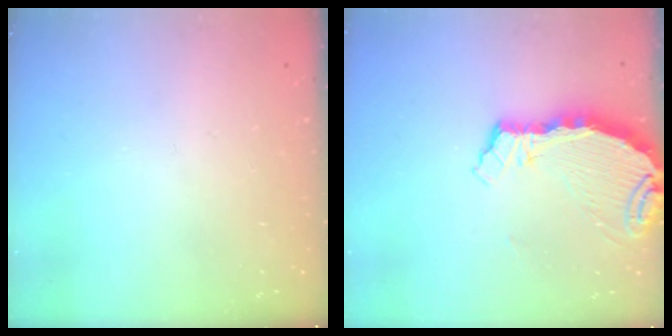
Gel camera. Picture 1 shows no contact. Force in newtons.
{"total": 6.4, "press": 6.4, "slide": 0.7}